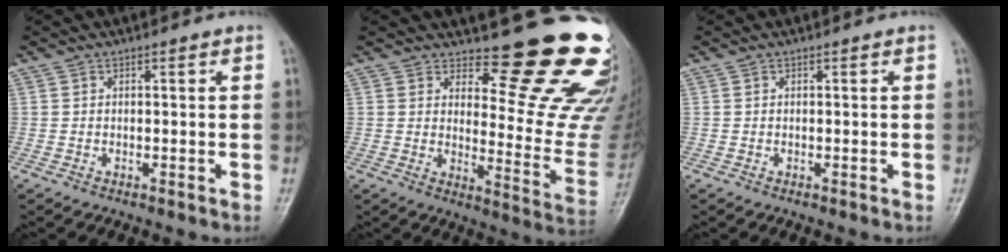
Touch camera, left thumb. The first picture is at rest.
{"total": 17.9, "force": [14.8, 5.0, 8.7], "torque": [-0.054, -0.155, 0.176]}
{"total": 0.0}